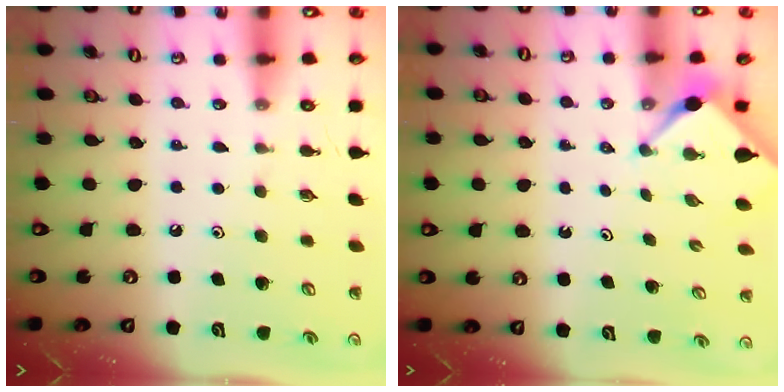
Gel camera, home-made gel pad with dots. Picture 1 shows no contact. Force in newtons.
{"total": 2.9, "press": 2.9, "slide": 0.3}